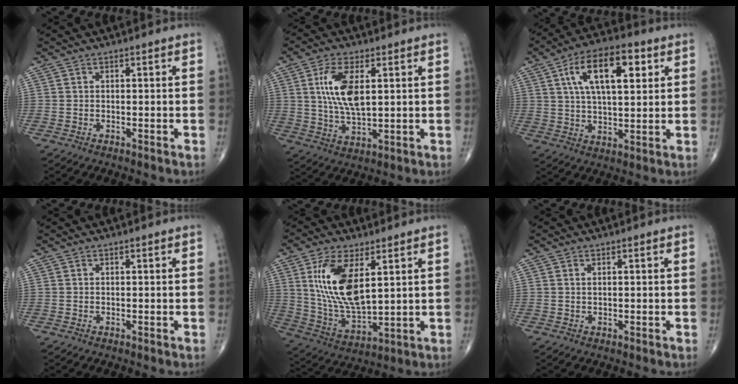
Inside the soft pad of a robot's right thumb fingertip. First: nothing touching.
{"total": 10.2, "force": [2.5, 4.5, 8.8], "torque": [-0.169, -0.012, 0.051]}
{"total": 14.8, "force": [5.1, 6.6, 12.2], "torque": [-0.188, 0.000, 0.083]}
{"total": 0.0}
{"total": 15.1, "force": [4.8, 6.7, 12.6], "torque": [-0.242, -0.025, 0.103]}
{"total": 0.7, "force": [0.3, 0.3, 0.5], "torque": [-0.008, 0.002, 0.005]}